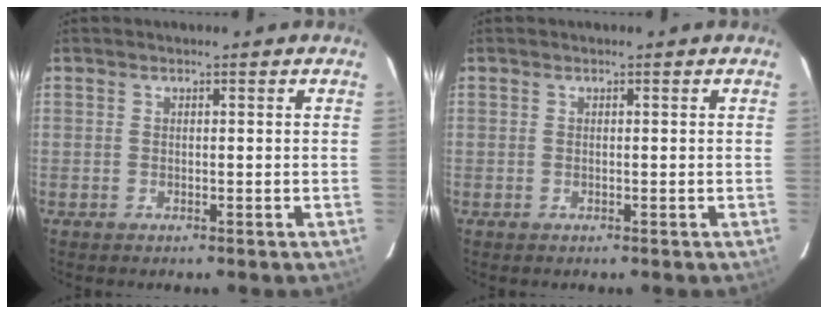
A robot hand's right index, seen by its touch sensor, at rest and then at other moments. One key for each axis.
{"total": 0.0}